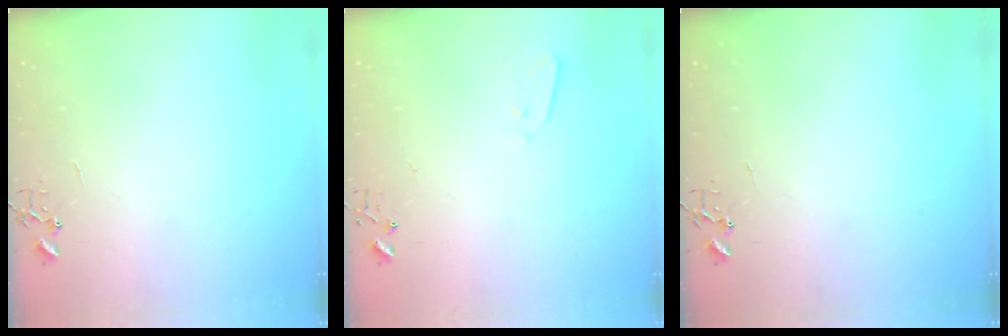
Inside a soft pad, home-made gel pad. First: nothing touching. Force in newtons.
{"total": 3.1, "press": 3.0, "slide": 0.9}
{"total": 0.0}